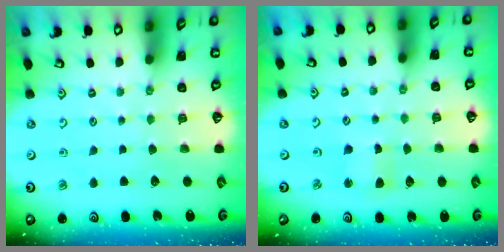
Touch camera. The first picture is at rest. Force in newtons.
{"total": 2.7, "press": 2.7, "slide": 0.2}